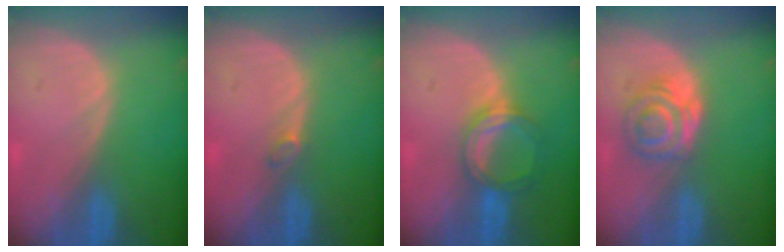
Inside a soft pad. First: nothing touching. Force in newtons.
{"total": 1.2, "press": 1.2, "slide": 0.2}
{"total": 5.2, "press": 4.9, "slide": 1.5}
{"total": 6.2, "press": 5.2, "slide": 3.3}